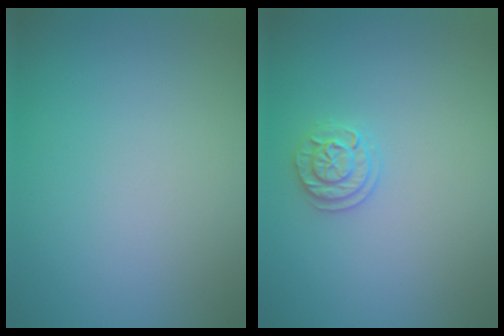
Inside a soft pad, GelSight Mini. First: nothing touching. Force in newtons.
{"total": 1.8, "press": 1.8, "slide": 0.5}